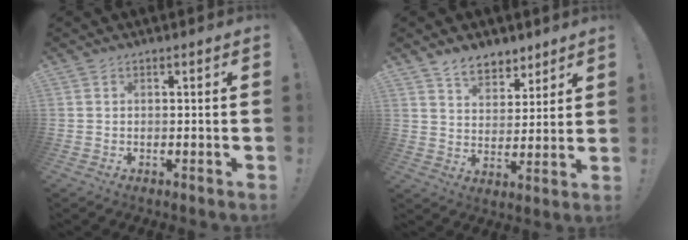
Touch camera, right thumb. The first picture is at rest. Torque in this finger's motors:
{"motor_torque": [-0.83, 0.87, 0.78, 0.59, -0.01]}